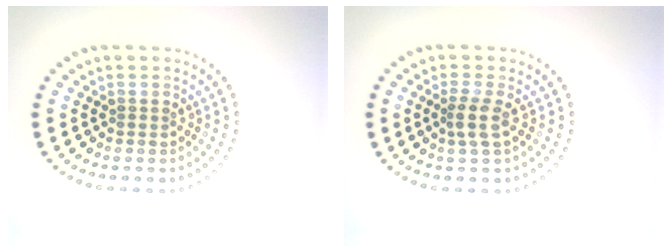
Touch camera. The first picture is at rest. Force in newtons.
{"total": 1.9, "press": 1.6, "slide": 1.1}